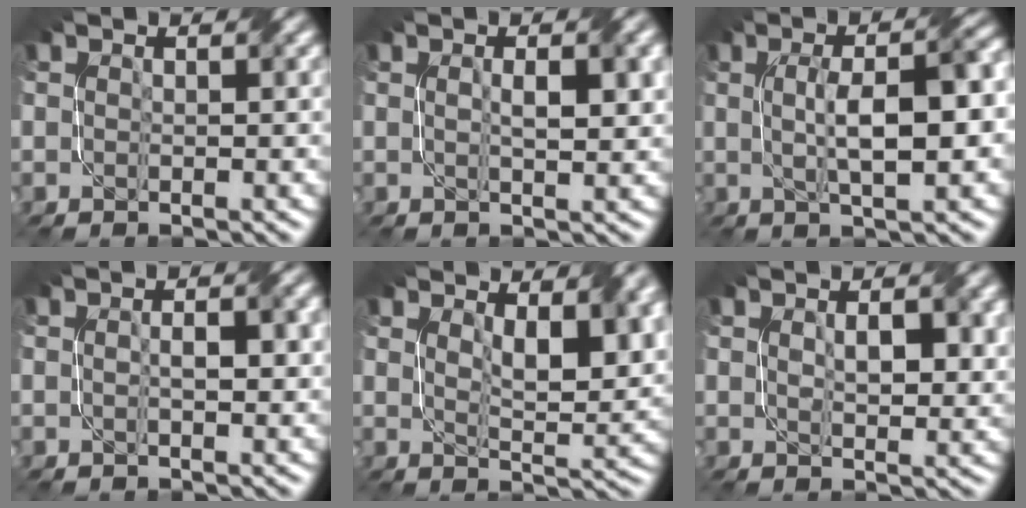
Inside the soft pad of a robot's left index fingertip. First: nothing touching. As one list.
[{"total": 3.1, "force": [0.6, 0.7, 2.9], "torque": [-0.048, 0.004, 0.010]}, {"total": 7.6, "force": [0.3, 2.0, 7.3], "torque": [-0.111, 0.010, 0.004]}, {"total": 2.1, "force": [0.1, 0.6, 2.0], "torque": [-0.030, -0.001, -0.001]}, {"total": 6.0, "force": [2.6, 2.2, 5.0], "torque": [-0.086, -0.007, 0.050]}, {"total": 3.1, "force": [0.9, 1.4, 2.6], "torque": [-0.046, -0.002, 0.020]}]